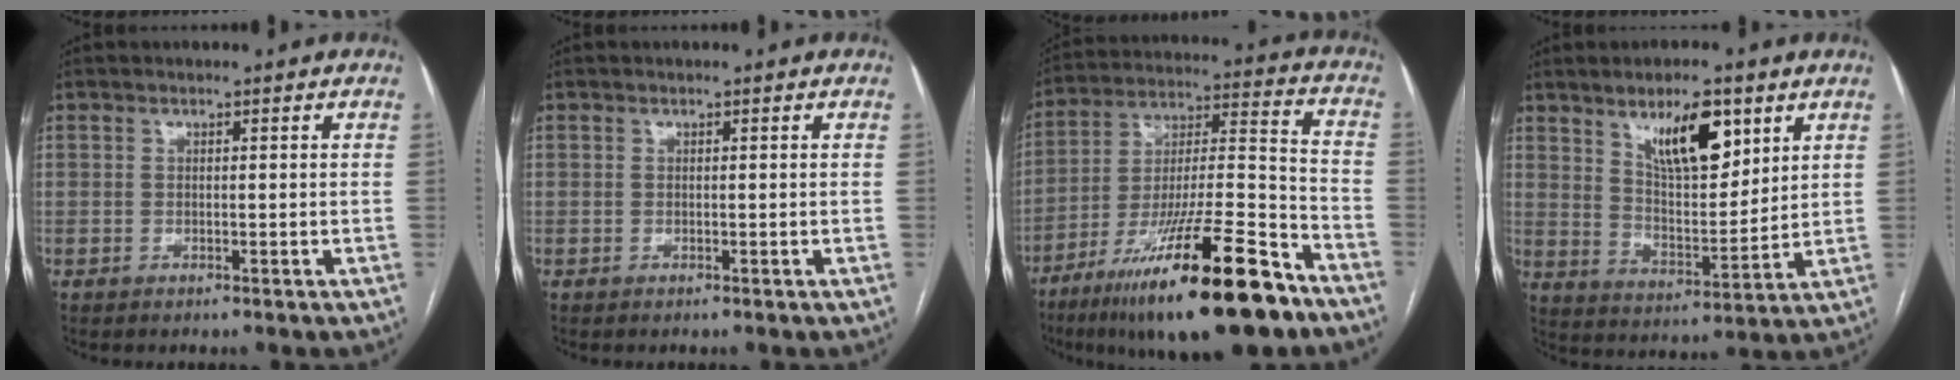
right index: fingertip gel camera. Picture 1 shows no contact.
{"total": 0.0}
{"total": 25.4, "force": [-16.1, 3.3, 19.3], "torque": [-0.295, -0.027, -0.272]}
{"total": 11.5, "force": [6.4, 3.7, 8.8], "torque": [-0.149, 0.000, 0.120]}